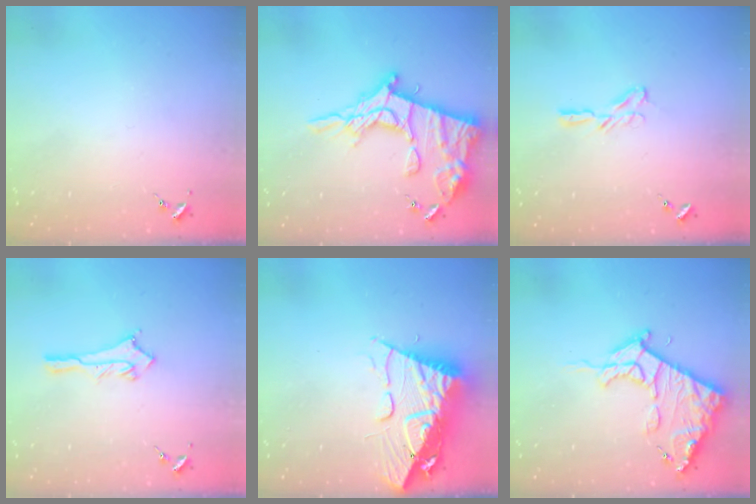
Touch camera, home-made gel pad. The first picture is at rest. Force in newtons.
{"total": 22.3, "press": 22.2, "slide": 2.0}
{"total": 6.4, "press": 6.4, "slide": 0.5}
{"total": 9.0, "press": 9.0, "slide": 0.6}
{"total": 16.8, "press": 16.7, "slide": 1.6}
{"total": 14.9, "press": 14.8, "slide": 1.3}